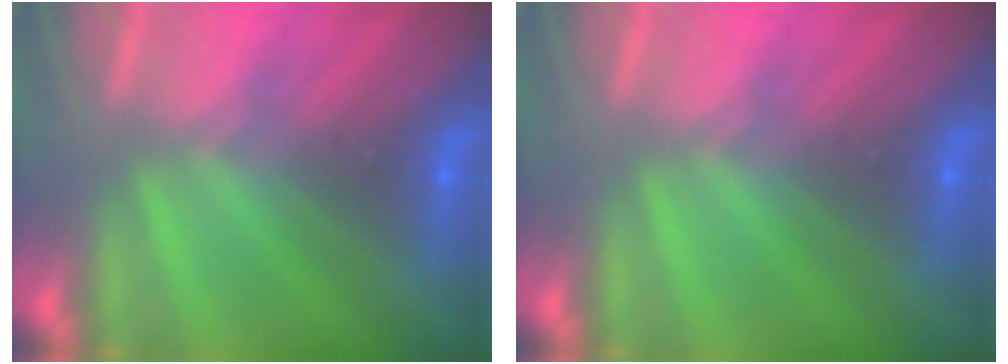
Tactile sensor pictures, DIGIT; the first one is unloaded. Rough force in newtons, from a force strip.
{"total": 0.0}